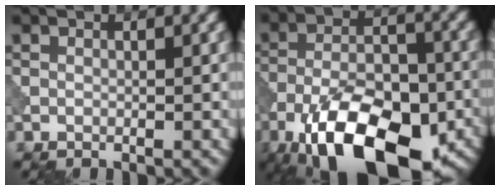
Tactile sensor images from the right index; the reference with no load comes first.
{"total": 14.9, "force": [-8.4, 6.7, 10.3], "torque": [-0.195, -0.021, -0.147]}